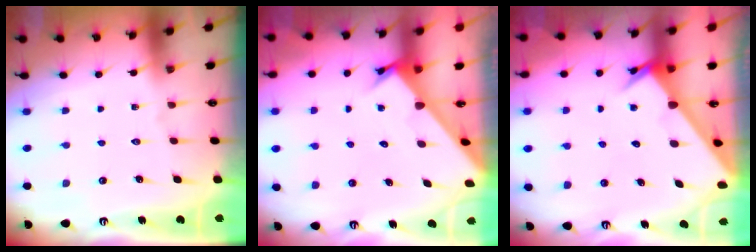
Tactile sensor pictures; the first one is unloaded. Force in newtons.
{"total": 2.1, "press": 2.1, "slide": 0.1}
{"total": 3.8, "press": 3.7, "slide": 0.2}